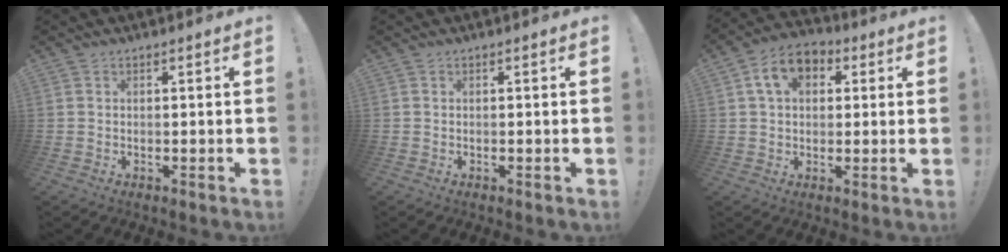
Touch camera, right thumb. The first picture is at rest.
{"total": 0.0}
{"total": 10.1, "force": [3.6, 7.1, 6.2], "torque": [-0.100, 0.006, 0.068]}